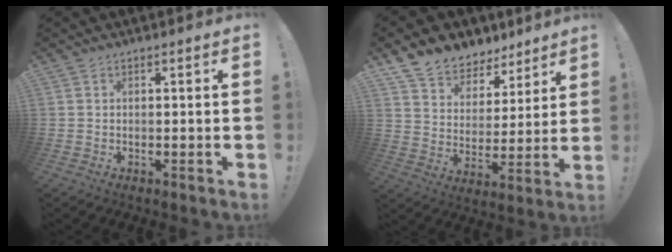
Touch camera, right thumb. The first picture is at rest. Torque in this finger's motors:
{"motor_torque": [-0.10, 0.54, 0.88, 0.55, 0.01]}